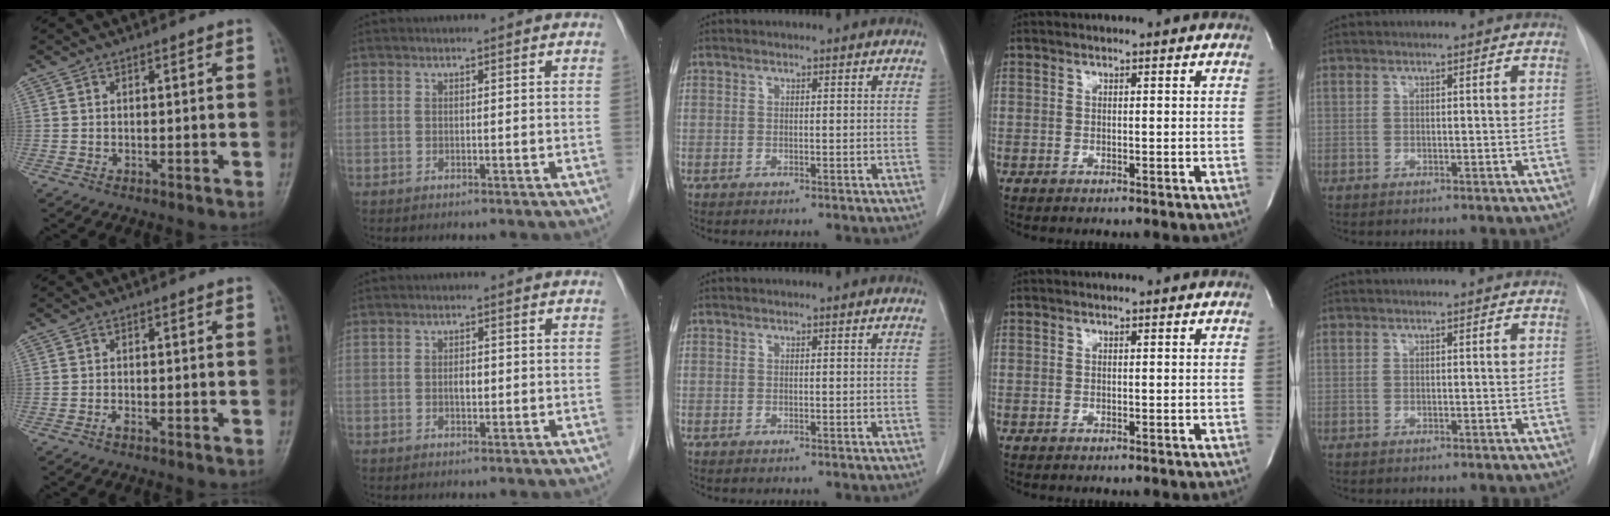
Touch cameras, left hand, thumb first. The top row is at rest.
{"thumb": {"total": 0.7, "force": [-0.5, 0.2, 0.5], "torque": [-0.008, 0.000, -0.012]}, "index": {"total": 2.0, "force": [-0.3, 1.1, 1.6], "torque": [-0.026, 0.003, -0.004]}}